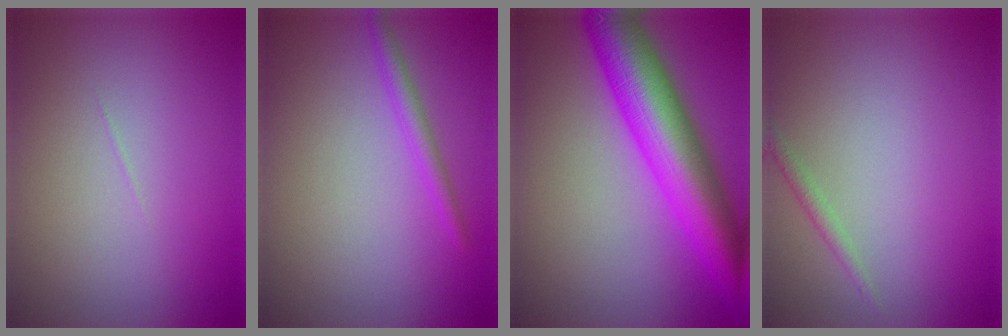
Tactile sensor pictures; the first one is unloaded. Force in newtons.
{"total": 1.8, "press": 1.8, "slide": 0.1}
{"total": 10.7, "press": 10.7, "slide": 0.2}
{"total": 1.0, "press": 1.0, "slide": 0.0}